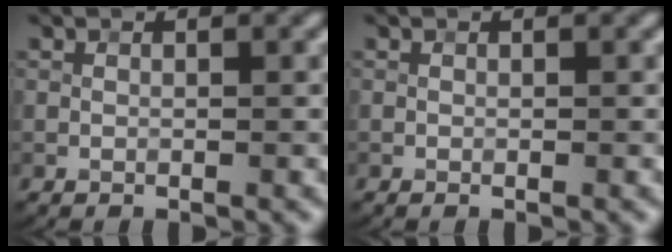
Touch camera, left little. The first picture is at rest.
{"total": 0.0}